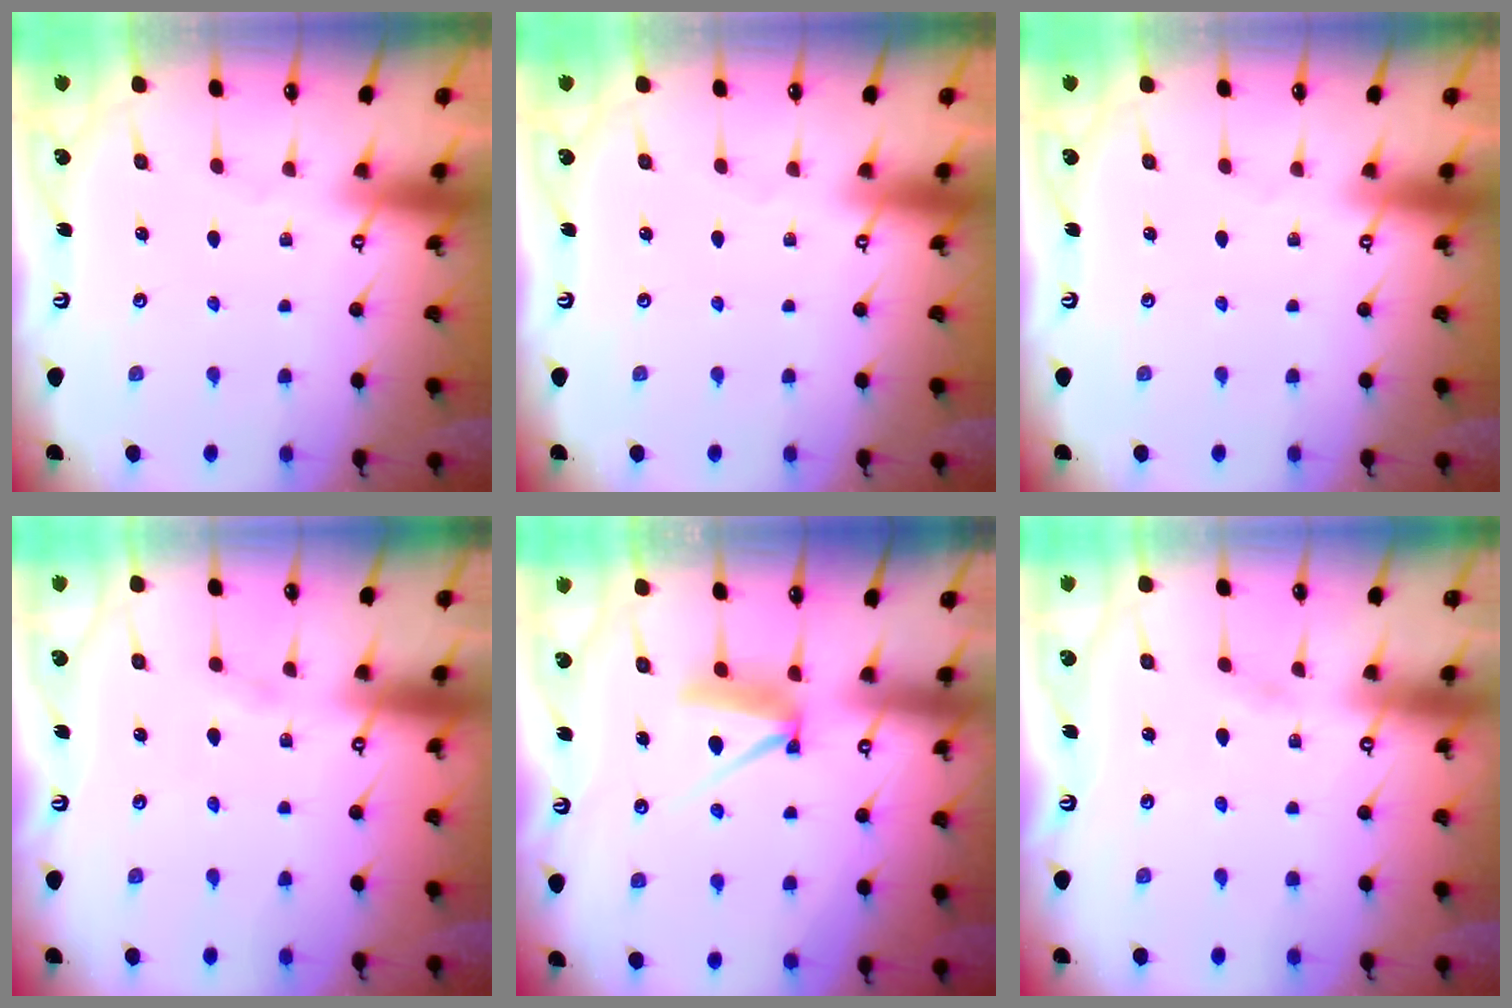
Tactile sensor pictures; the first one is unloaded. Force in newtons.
{"total": 0.0}
{"total": 0.0}
{"total": 2.6, "press": 2.6, "slide": 0.3}
{"total": 9.3, "press": 9.3, "slide": 0.9}
{"total": 1.2, "press": 1.1, "slide": 0.2}